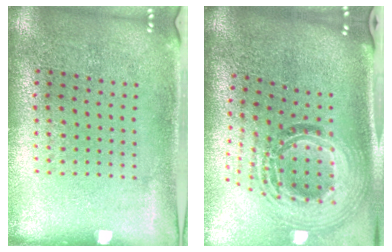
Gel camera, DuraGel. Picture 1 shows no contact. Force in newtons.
{"total": 2.1, "press": 1.6, "slide": 1.4}